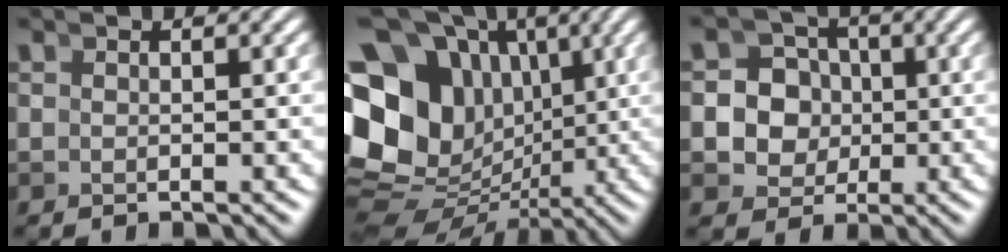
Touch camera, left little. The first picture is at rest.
{"total": 21.0, "force": [0.8, 16.7, 12.8], "torque": [-0.236, -0.045, 0.011]}
{"total": 10.4, "force": [-0.5, 9.8, 3.6], "torque": [-0.095, -0.038, -0.010]}